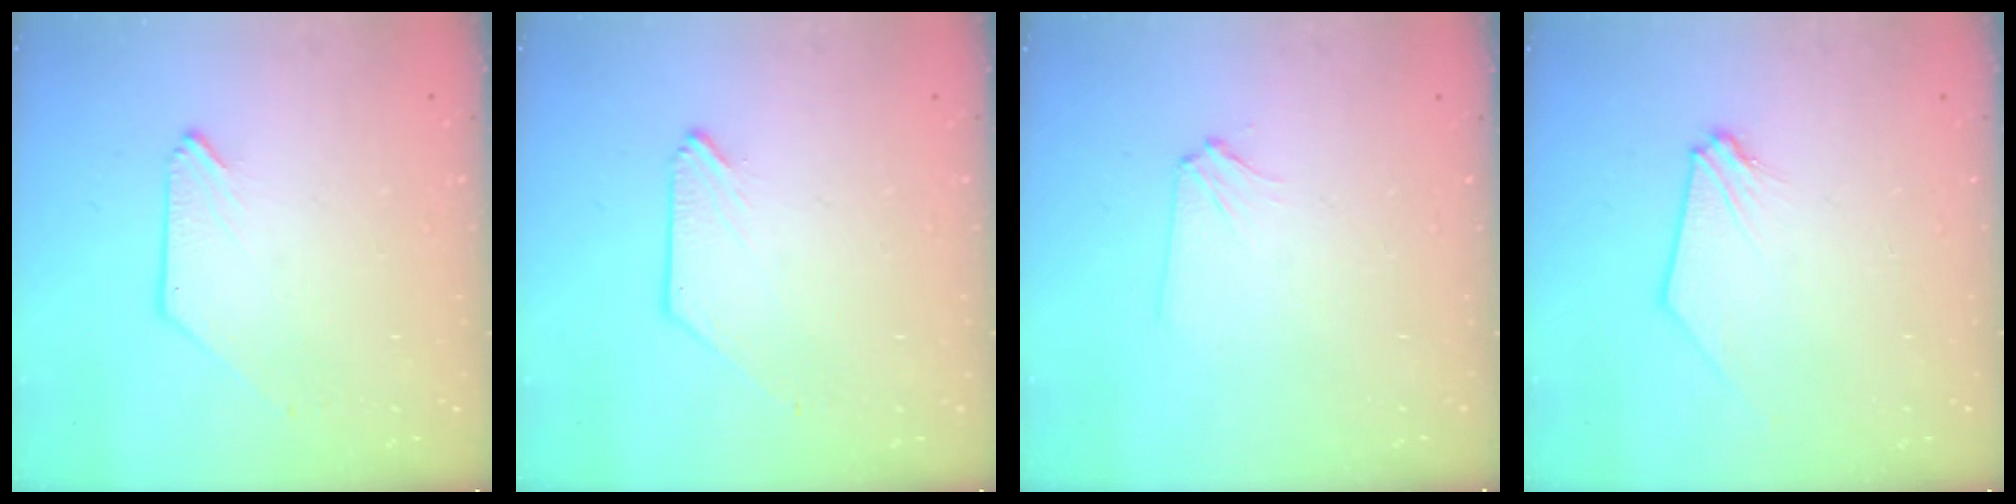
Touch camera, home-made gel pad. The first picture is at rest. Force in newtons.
{"total": 0.0}
{"total": 3.0, "press": 3.0, "slide": 0.4}
{"total": 0.0}